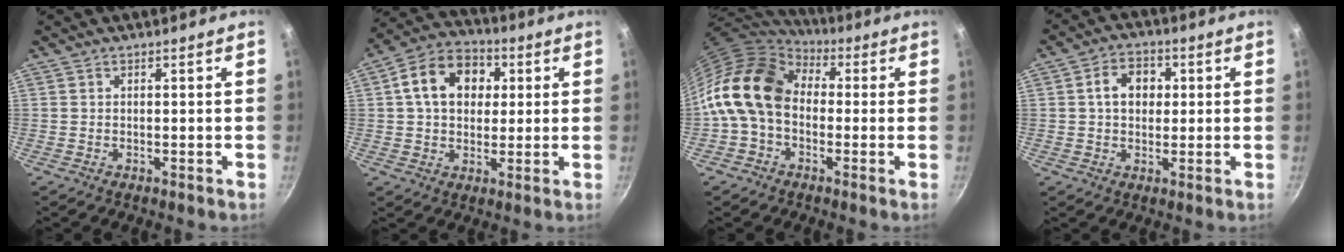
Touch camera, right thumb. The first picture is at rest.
{"total": 13.2, "force": [3.0, 9.9, 8.2], "torque": [-0.112, 0.018, 0.034]}
{"total": 16.6, "force": [0.6, 12.3, 11.1], "torque": [-0.199, 0.035, -0.008]}
{"total": 6.9, "force": [1.1, 5.3, 4.3], "torque": [-0.045, 0.010, 0.010]}